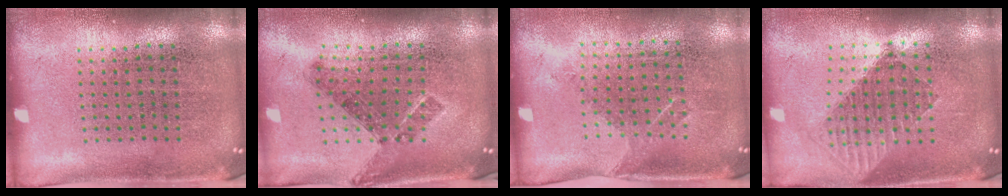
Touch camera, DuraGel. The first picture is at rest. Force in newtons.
{"total": 0.8, "press": 0.7, "slide": 0.4}
{"total": 1.1, "press": 0.9, "slide": 0.7}
{"total": 1.5, "press": 1.3, "slide": 0.9}